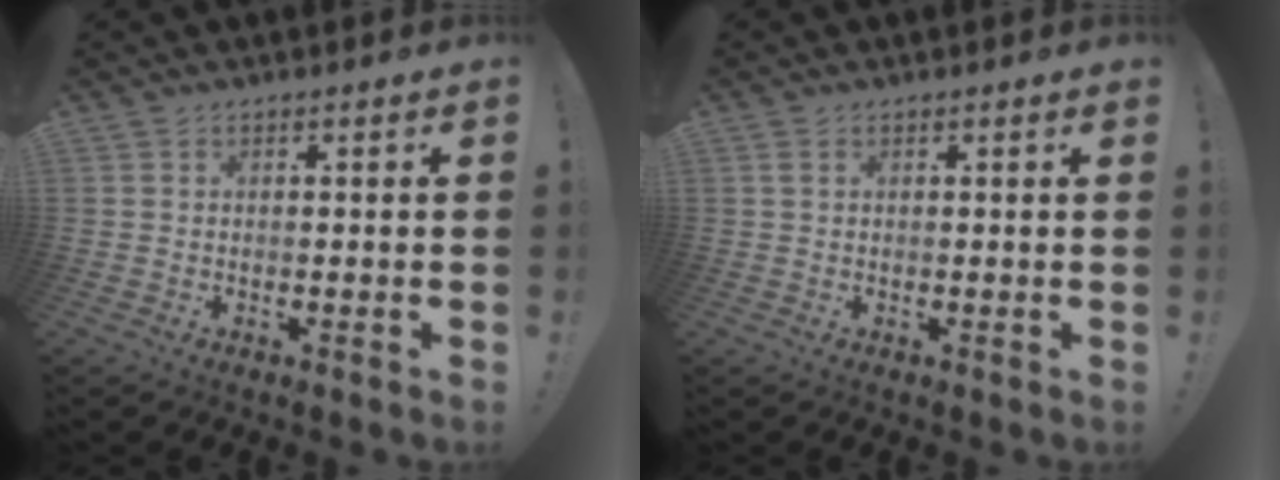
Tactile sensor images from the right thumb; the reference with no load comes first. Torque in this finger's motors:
{"motor_torque": [0.00, -0.05, 0.12, 0.12, 0.00]}